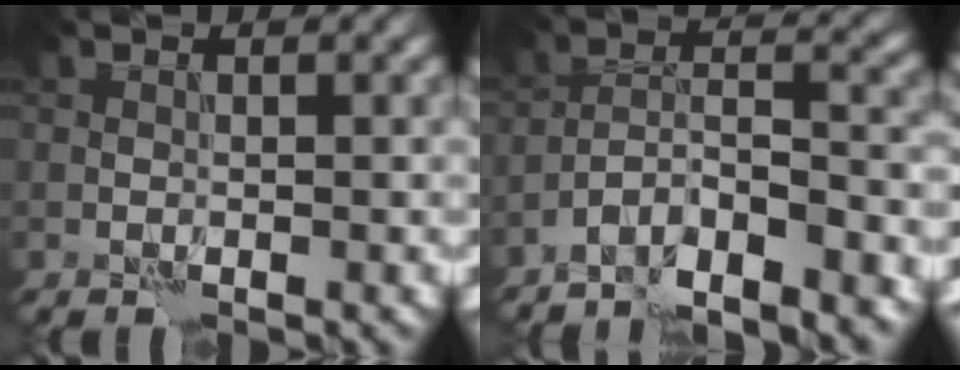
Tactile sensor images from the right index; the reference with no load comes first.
{"total": 7.5, "force": [-5.9, 1.5, 4.4], "torque": [-0.065, 0.003, -0.107]}